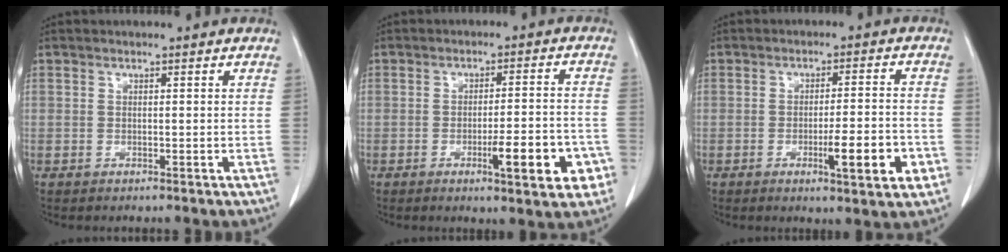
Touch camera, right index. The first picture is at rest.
{"total": 9.3, "force": [-3.6, 1.5, 8.4], "torque": [-0.110, 0.003, -0.045]}
{"total": 8.3, "force": [-2.9, 0.8, 7.7], "torque": [-0.111, -0.006, -0.040]}